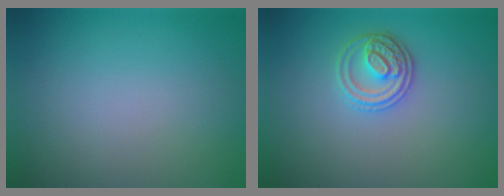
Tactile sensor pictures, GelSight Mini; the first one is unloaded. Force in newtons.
{"total": 2.9, "press": 2.8, "slide": 0.7}